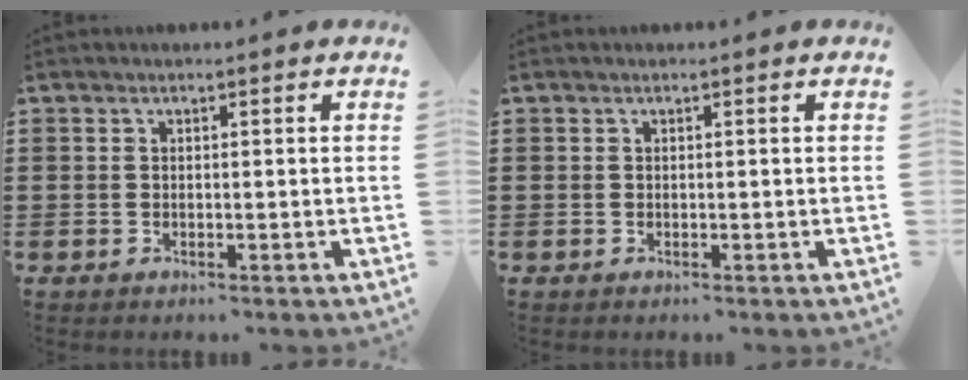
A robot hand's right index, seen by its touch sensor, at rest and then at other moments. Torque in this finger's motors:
{"motor_torque": [0.00, 0.00, 0.00, -0.01]}